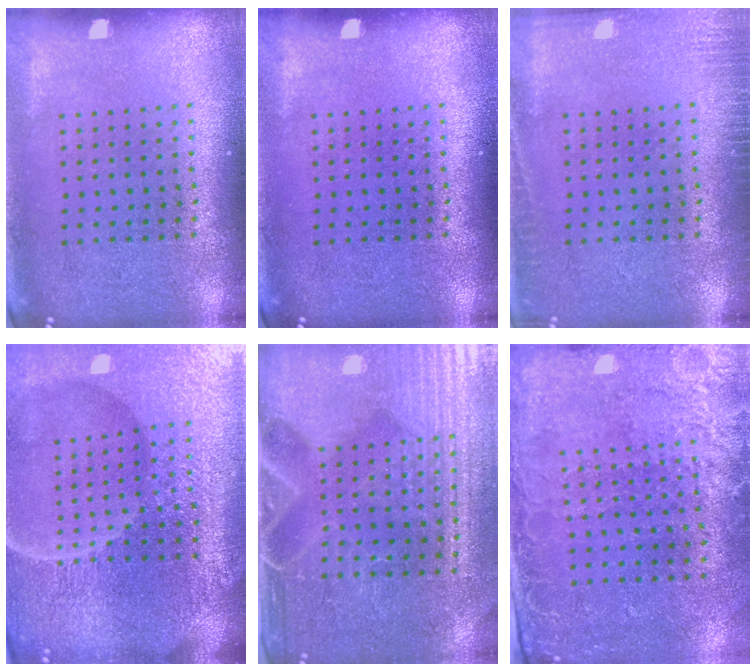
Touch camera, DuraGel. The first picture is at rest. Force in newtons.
{"total": 0.0}
{"total": 1.9, "press": 1.9, "slide": 0.4}
{"total": 6.5, "press": 5.8, "slide": 2.9}
{"total": 4.6, "press": 4.2, "slide": 1.8}
{"total": 2.6, "press": 2.3, "slide": 1.3}